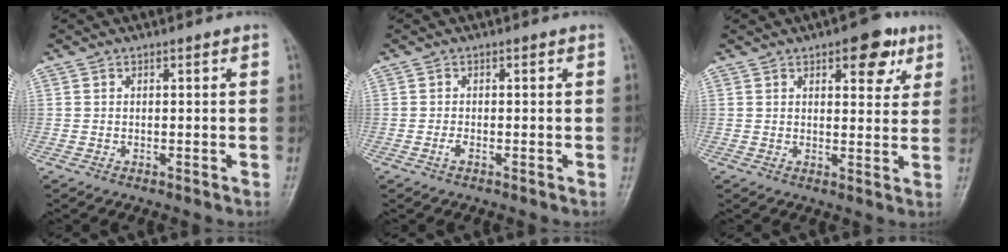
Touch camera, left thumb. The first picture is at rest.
{"total": 0.9, "force": [-0.5, 0.4, 0.7], "torque": [-0.016, -0.002, -0.011]}
{"total": 7.9, "force": [4.1, 3.8, 5.6], "torque": [-0.040, -0.014, 0.047]}